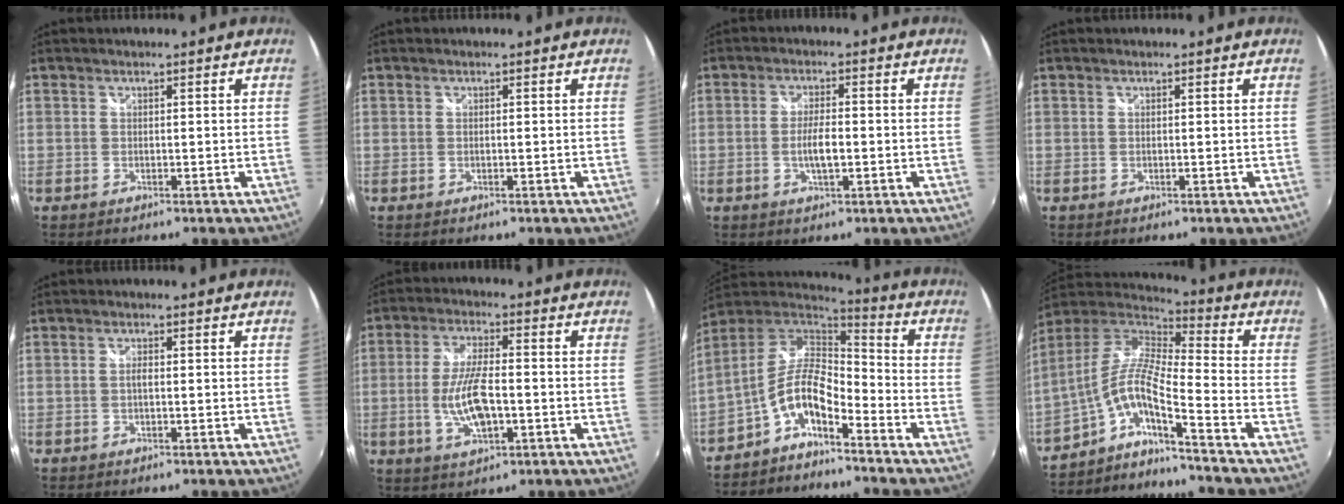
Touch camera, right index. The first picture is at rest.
{"total": 0.0}
{"total": 4.1, "force": [-1.0, 1.1, 3.8], "torque": [-0.075, -0.003, -0.016]}
{"total": 0.0}
{"total": 1.0, "force": [-0.2, 0.3, 0.9], "torque": [-0.017, 0.003, -0.005]}
{"total": 9.7, "force": [-2.1, 3.3, 8.9], "torque": [-0.176, -0.004, -0.037]}
{"total": 9.2, "force": [-5.2, 3.2, 6.9], "torque": [-0.143, 0.016, -0.104]}
{"total": 11.9, "force": [-5.8, 0.3, 10.4], "torque": [-0.189, -0.007, -0.124]}